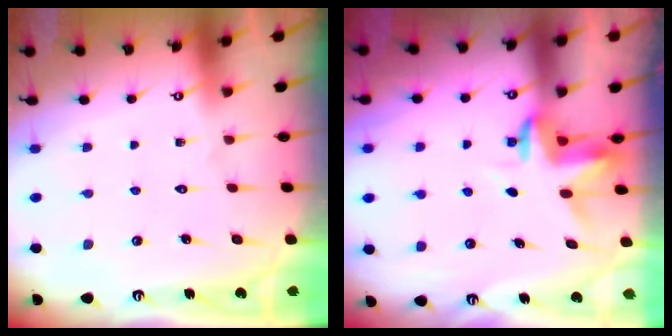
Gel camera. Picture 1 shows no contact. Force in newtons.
{"total": 3.5, "press": 3.5, "slide": 0.2}